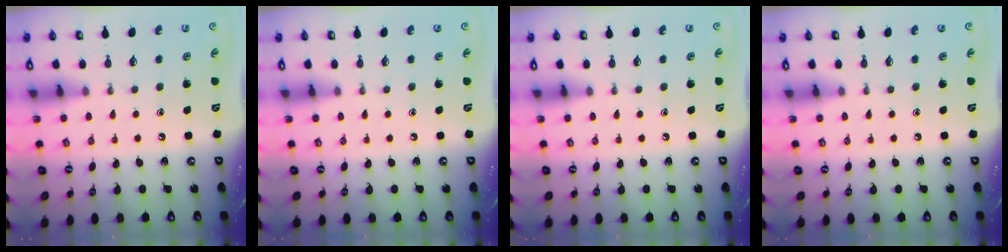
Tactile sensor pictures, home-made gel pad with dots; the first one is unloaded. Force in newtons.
{"total": 0.0}
{"total": 0.0}
{"total": 0.0}